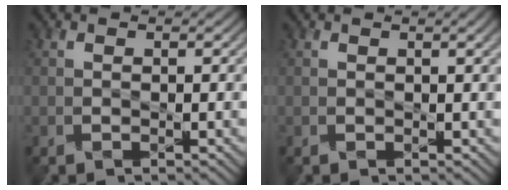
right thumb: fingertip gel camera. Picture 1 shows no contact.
{"total": 0.9, "force": [0.4, 0.1, 0.8], "torque": [-0.011, 0.004, 0.006]}